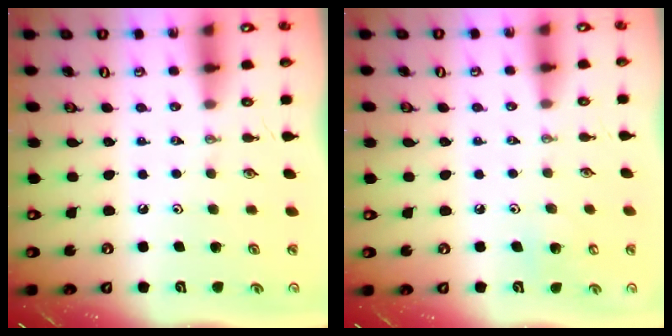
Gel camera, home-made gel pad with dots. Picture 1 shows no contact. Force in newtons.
{"total": 5.2, "press": 5.2, "slide": 0.4}